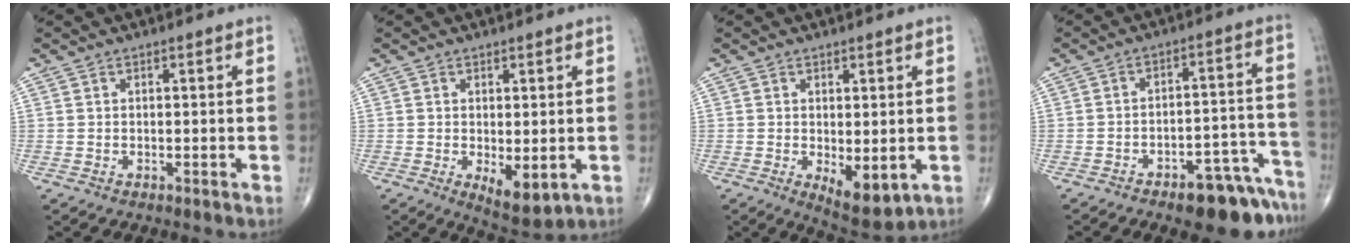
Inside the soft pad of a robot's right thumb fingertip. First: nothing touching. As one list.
[{"total": 6.1, "force": [-1.3, 2.6, 5.3], "torque": [-0.073, -0.019, -0.009]}, {"total": 6.7, "force": [-1.3, 2.9, 5.8], "torque": [-0.075, -0.018, -0.008]}, {"total": 12.5, "force": [-9.3, 4.7, 6.9], "torque": [-0.052, 0.091, -0.128]}]